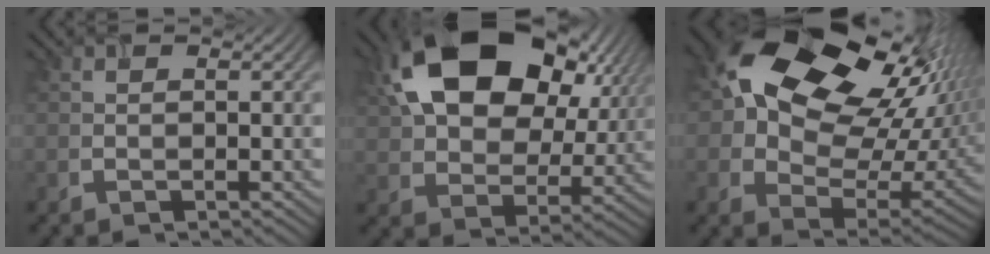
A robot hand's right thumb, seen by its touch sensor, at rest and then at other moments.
{"total": 19.0, "force": [7.4, 12.2, 12.6], "torque": [-0.247, 0.025, 0.130]}
{"total": 19.3, "force": [7.0, 12.7, 12.6], "torque": [-0.216, 0.004, 0.138]}